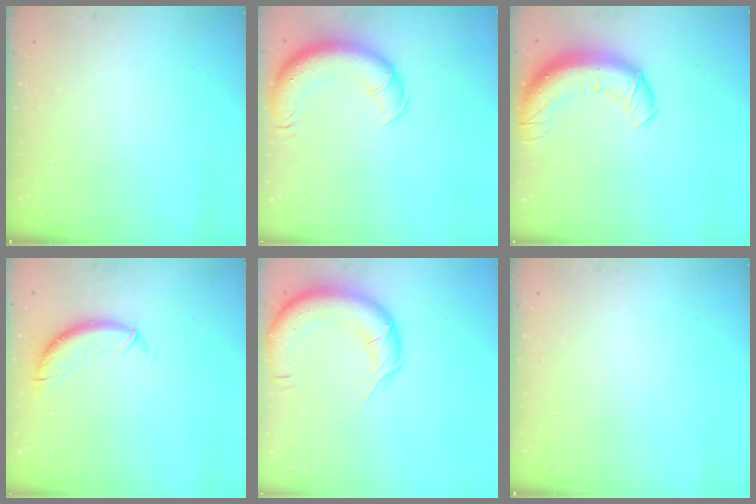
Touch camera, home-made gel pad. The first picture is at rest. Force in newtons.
{"total": 13.8, "press": 13.2, "slide": 4.1}
{"total": 15.2, "press": 14.7, "slide": 3.6}
{"total": 9.9, "press": 9.8, "slide": 1.4}
{"total": 14.0, "press": 13.6, "slide": 3.1}
{"total": 0.0}